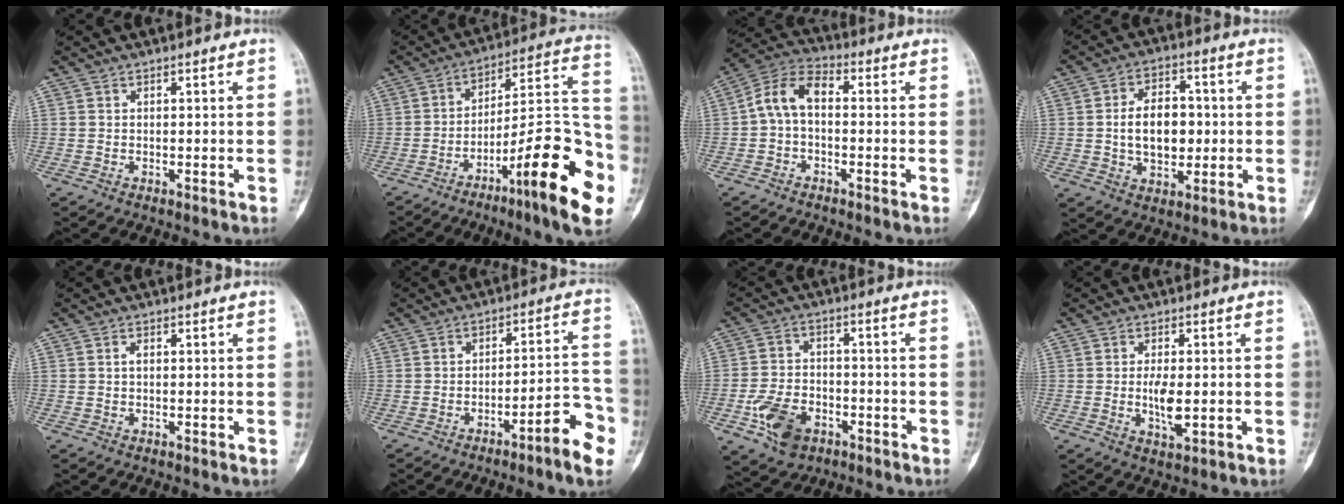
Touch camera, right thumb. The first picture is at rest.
{"total": 23.2, "force": [-10.2, 4.6, 20.3], "torque": [-0.272, 0.063, -0.151]}
{"total": 7.7, "force": [-0.5, 4.4, 6.3], "torque": [-0.115, 0.029, -0.026]}
{"total": 11.0, "force": [-0.2, 7.2, 8.3], "torque": [-0.108, 0.014, -0.004]}
{"total": 0.9, "force": [-0.1, 0.4, 0.8], "torque": [-0.013, 0.002, -0.002]}
{"total": 9.8, "force": [-5.3, 1.4, 8.2], "torque": [-0.102, 0.042, -0.075]}
{"total": 9.7, "force": [-4.4, 6.5, 5.7], "torque": [-0.094, 0.023, -0.074]}
{"total": 5.4, "force": [-0.6, 2.2, 4.9], "torque": [-0.090, -0.011, -0.009]}